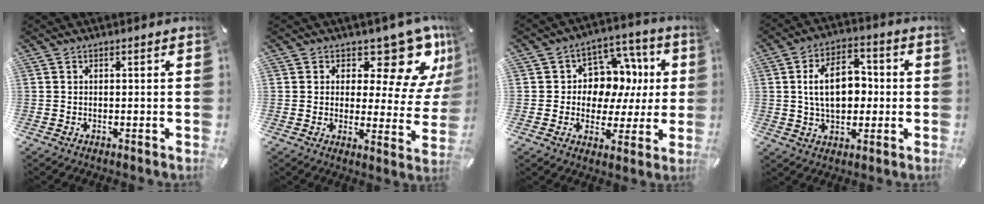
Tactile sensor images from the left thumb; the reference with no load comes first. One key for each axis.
{"total": 13.3, "fx": 9.0, "fy": 5.8, "fz": 7.9, "tx": -0.092, "ty": -0.078, "tz": 0.152}
{"total": 10.9, "fx": 1.9, "fy": 9.8, "fz": 4.4, "tx": -0.064, "ty": -0.022, "tz": 0.043}
{"total": 12.5, "fx": 0.7, "fy": 8.3, "fz": 9.3, "tx": -0.169, "ty": 0.010, "tz": 0.010}